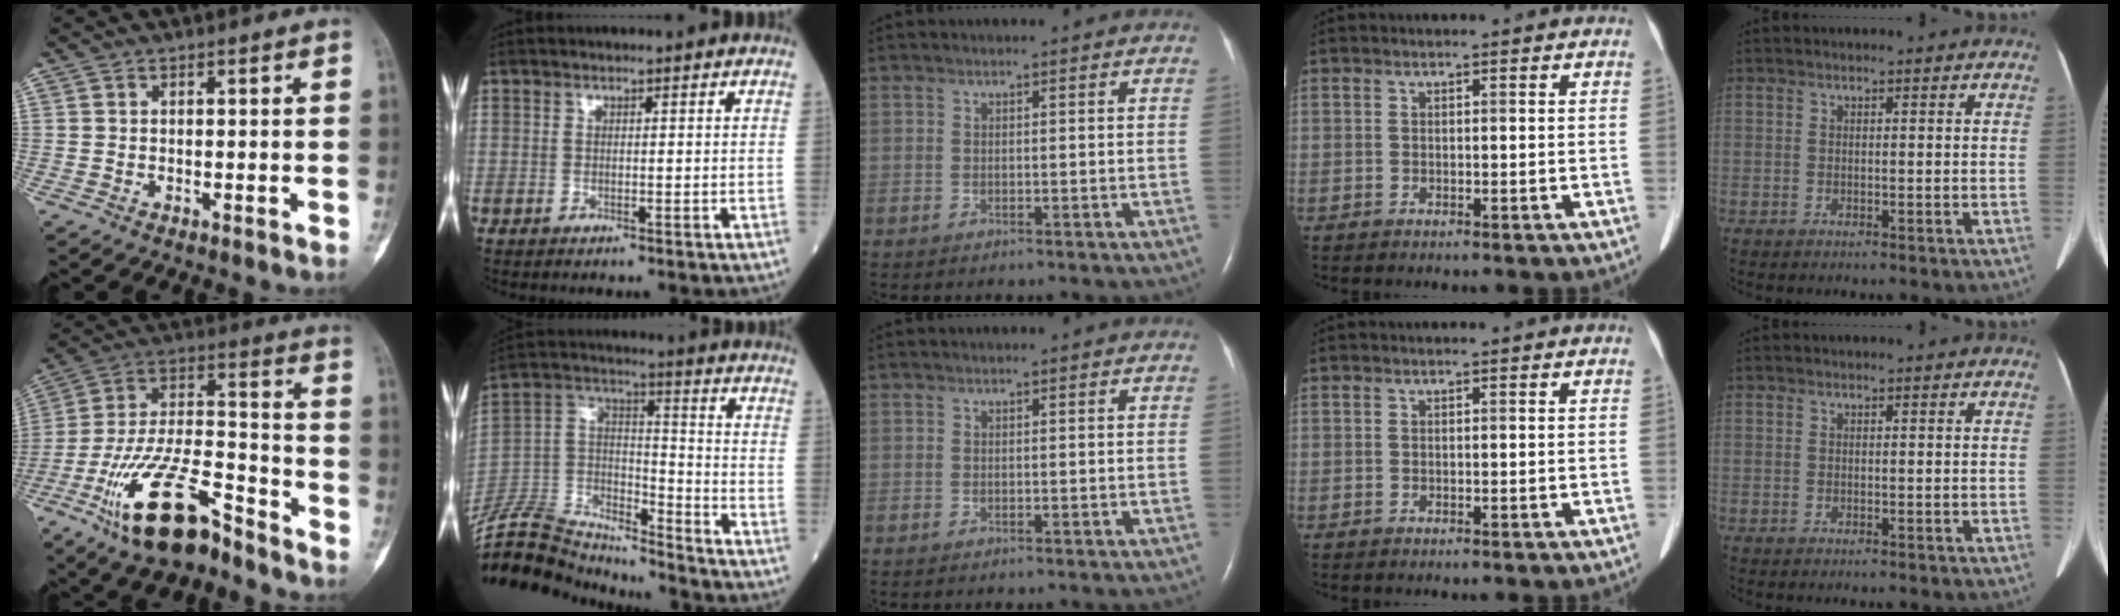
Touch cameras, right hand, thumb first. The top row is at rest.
{"thumb": {"total": 19.1, "force": [-12.2, 6.7, 13.1], "torque": [-0.245, 0.074, -0.222]}, "index": {"total": 19.6, "force": [-19.0, 3.3, 3.7], "torque": [-0.084, 0.033, -0.327]}}